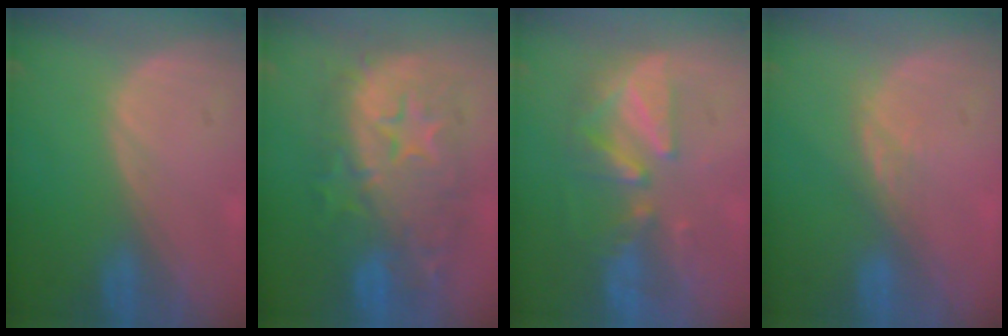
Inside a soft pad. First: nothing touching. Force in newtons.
{"total": 12.6, "press": 12.6, "slide": 1.0}
{"total": 7.9, "press": 7.8, "slide": 1.3}
{"total": 2.5, "press": 2.1, "slide": 1.4}